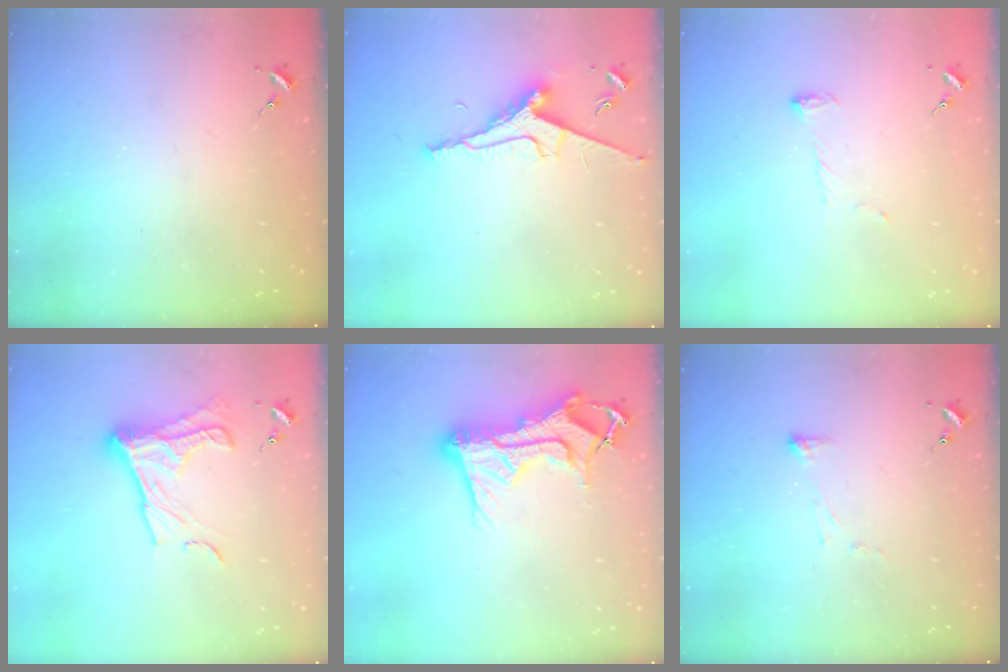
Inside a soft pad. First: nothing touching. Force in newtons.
{"total": 9.0, "press": 9.0, "slide": 1.2}
{"total": 6.6, "press": 6.6, "slide": 0.4}
{"total": 13.8, "press": 13.8, "slide": 0.6}
{"total": 19.3, "press": 19.2, "slide": 1.9}
{"total": 3.1, "press": 3.0, "slide": 0.7}